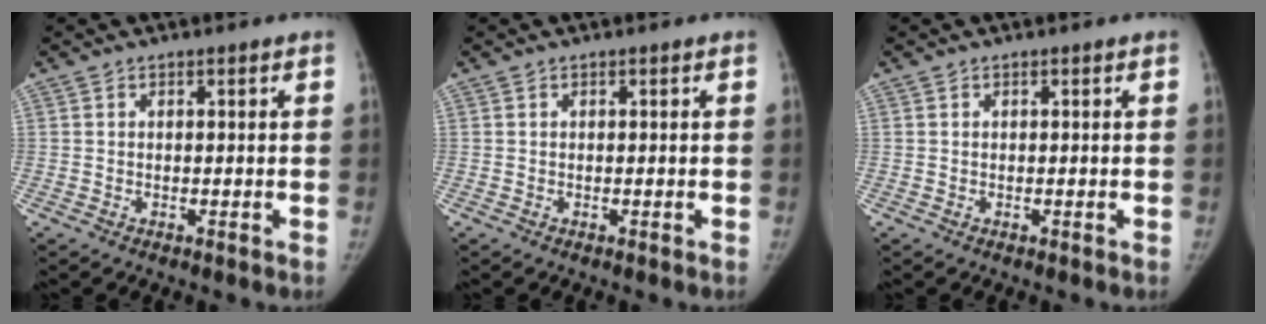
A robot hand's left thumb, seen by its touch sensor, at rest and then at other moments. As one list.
[{"total": 0.0}, {"total": 0.0}]